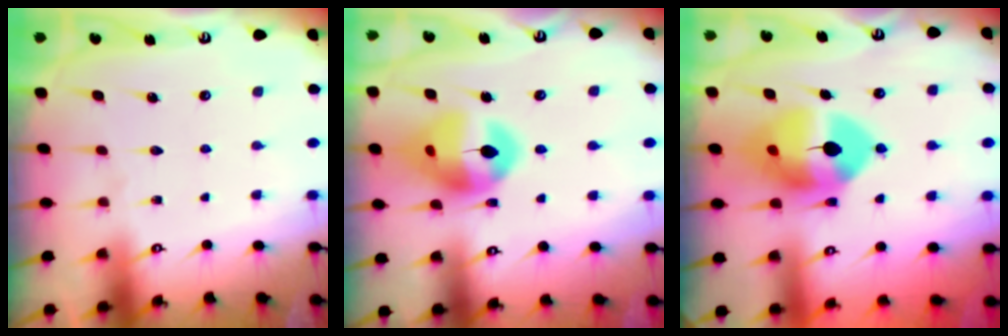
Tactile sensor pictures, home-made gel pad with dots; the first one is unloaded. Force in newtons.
{"total": 14.5, "press": 14.4, "slide": 1.8}
{"total": 12.7, "press": 12.6, "slide": 1.8}